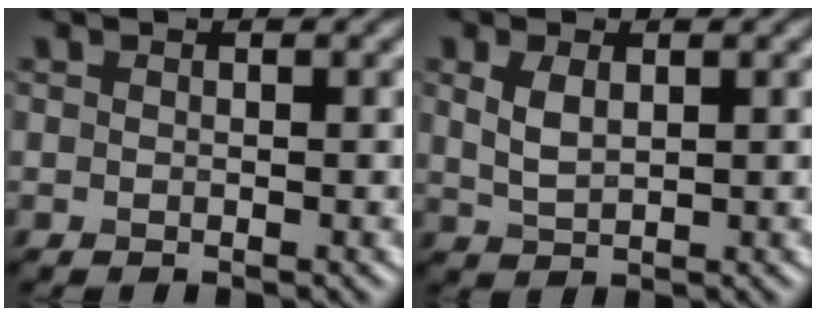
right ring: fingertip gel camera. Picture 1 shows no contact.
{"total": 2.4, "force": [0.8, 1.2, 1.8], "torque": [-0.045, -0.001, 0.022]}